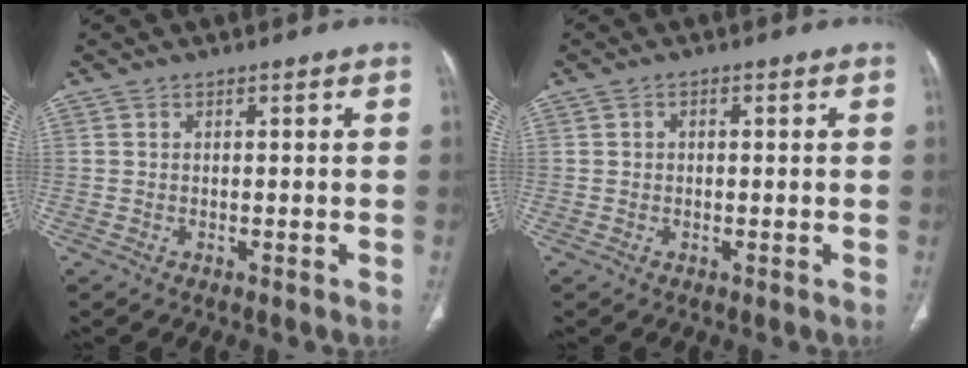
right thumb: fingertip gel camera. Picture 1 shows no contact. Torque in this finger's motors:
{"motor_torque": [0.09, -0.32, -0.29, -0.08, 0.07]}